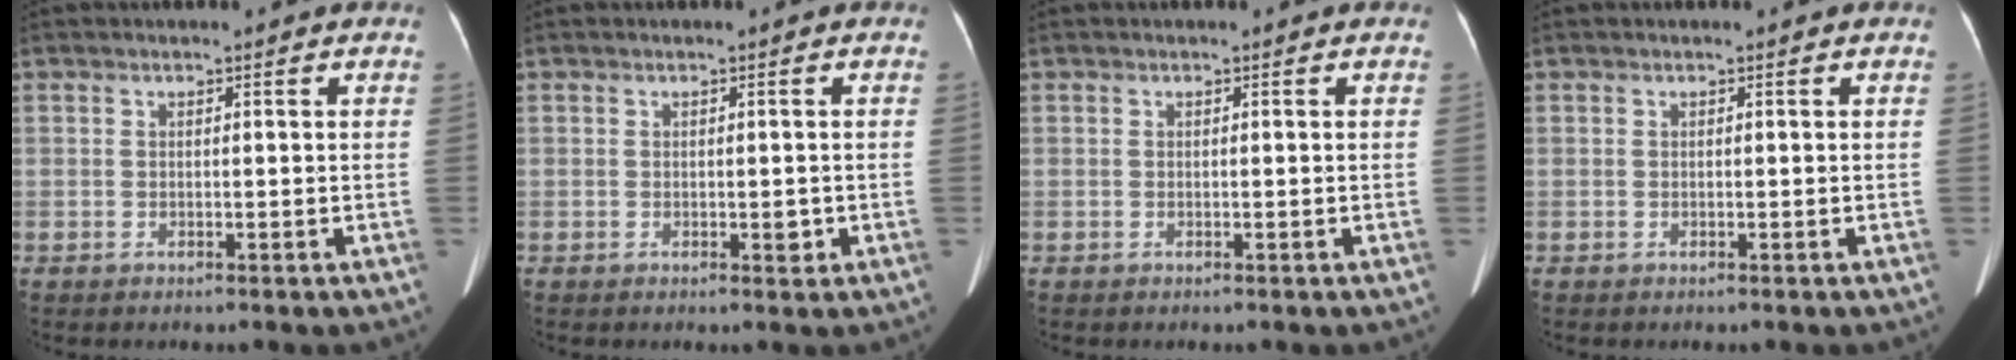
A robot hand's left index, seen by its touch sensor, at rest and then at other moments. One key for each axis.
{"total": 1.2, "fx": -0.3, "fy": 0.6, "fz": 1.0, "tx": -0.016, "ty": -0.001, "tz": -0.002}
{"total": 0.0}
{"total": 0.0}